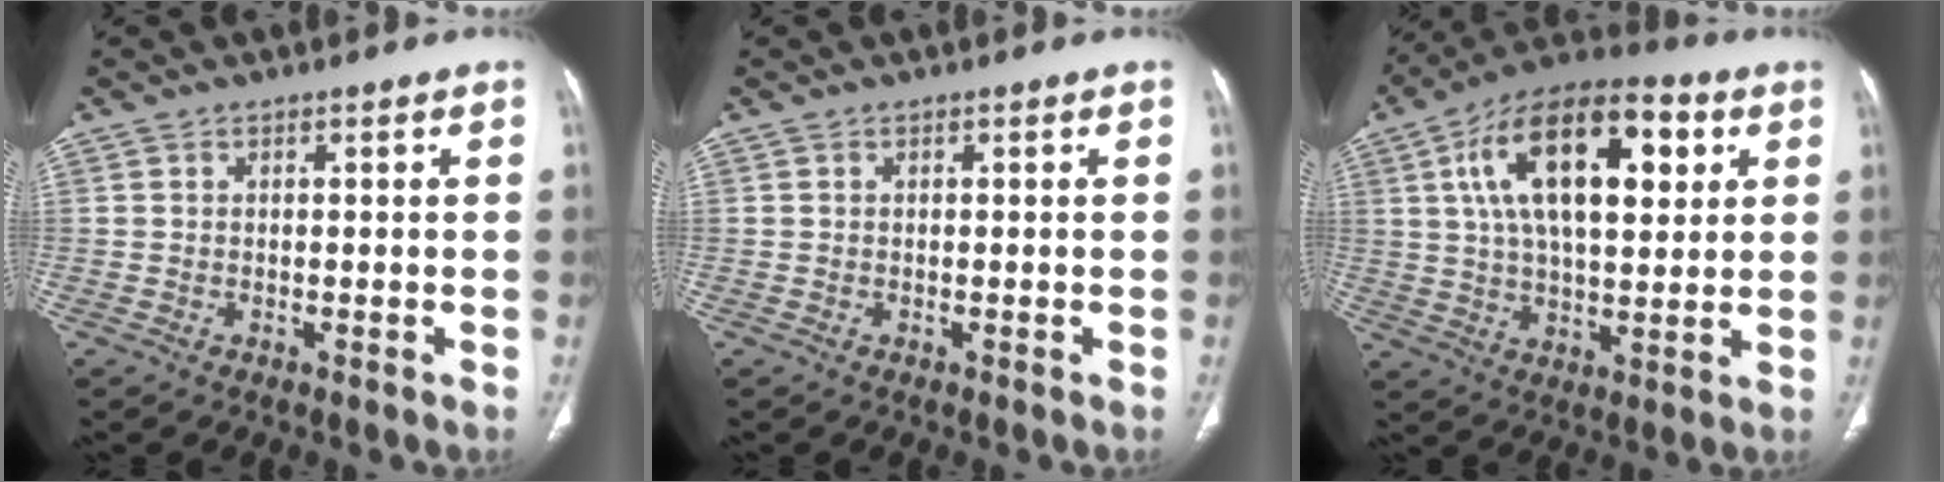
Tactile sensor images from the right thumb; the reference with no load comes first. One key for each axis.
{"total": 0.0}
{"total": 22.0, "fx": 6.7, "fy": 10.5, "fz": 18.1, "tx": -0.284, "ty": 0.004, "tz": 0.103}